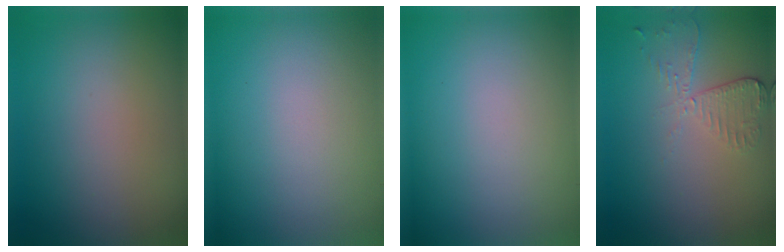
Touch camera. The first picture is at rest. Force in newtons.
{"total": 0.0}
{"total": 0.0}
{"total": 2.6, "press": 2.3, "slide": 1.2}